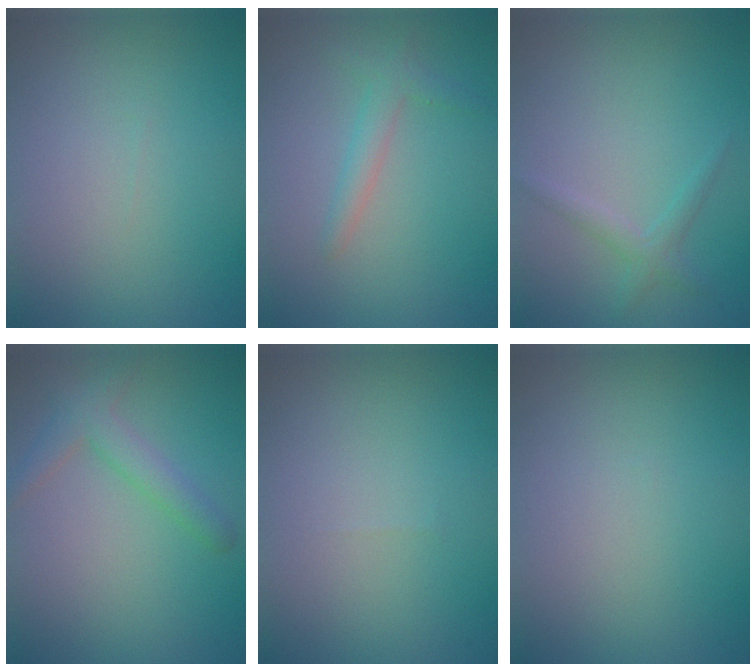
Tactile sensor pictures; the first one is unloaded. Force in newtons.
{"total": 2.0, "press": 2.0, "slide": 0.1}
{"total": 1.5, "press": 1.5, "slide": 0.1}
{"total": 2.7, "press": 2.7, "slide": 0.2}
{"total": 0.0}
{"total": 0.0}